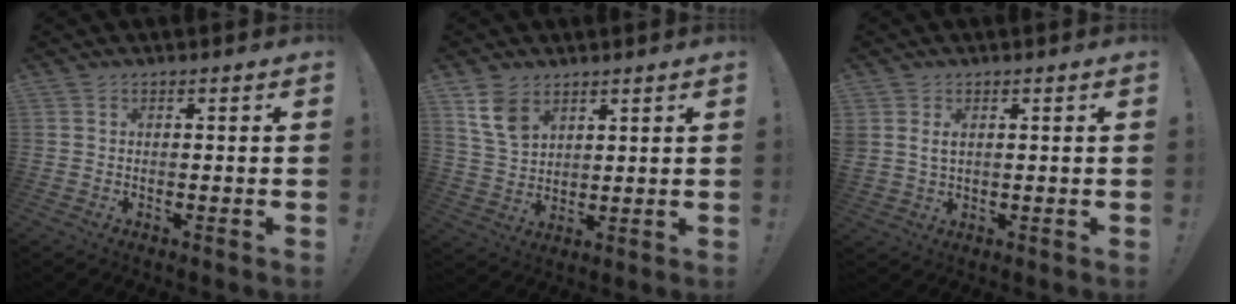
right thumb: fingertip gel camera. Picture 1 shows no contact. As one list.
[{"total": 8.7, "force": [5.3, 5.5, 4.3], "torque": [-0.074, -0.020, 0.106]}, {"total": 2.8, "force": [1.1, 1.9, 1.8], "torque": [-0.028, -0.001, 0.020]}]